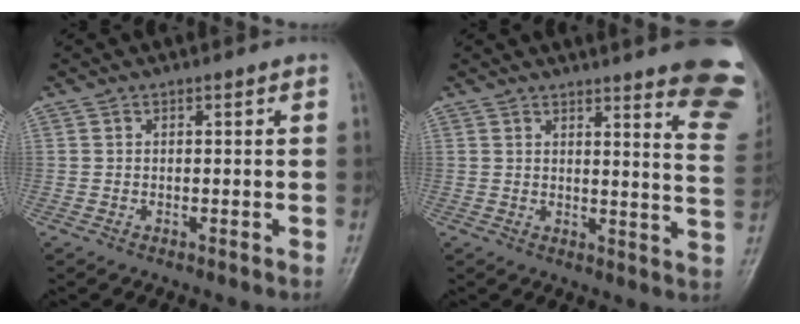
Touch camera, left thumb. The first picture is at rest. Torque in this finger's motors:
{"motor_torque": [2.02, 0.99, 1.09, -1.38, 0.09]}